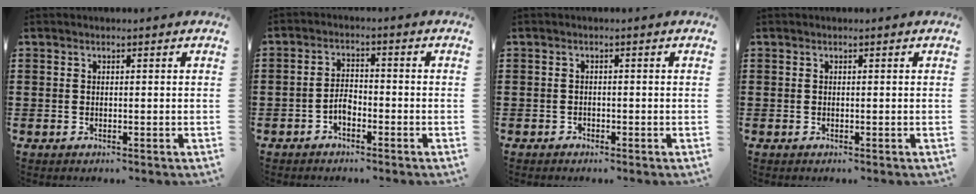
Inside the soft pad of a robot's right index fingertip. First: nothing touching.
{"total": 2.8, "force": [-1.5, 1.5, 1.8], "torque": [-0.043, 0.004, -0.033]}
{"total": 0.7, "force": [-0.6, 0.4, 0.1], "torque": [-0.004, 0.002, -0.015]}
{"total": 0.0}